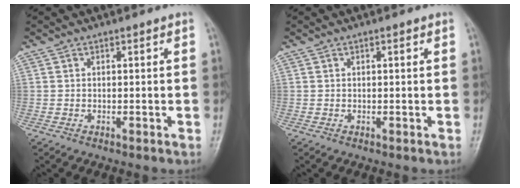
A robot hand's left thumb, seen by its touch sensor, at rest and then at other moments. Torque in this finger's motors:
{"motor_torque": [0.06, -0.05, -0.05, 0.18, 0.00]}